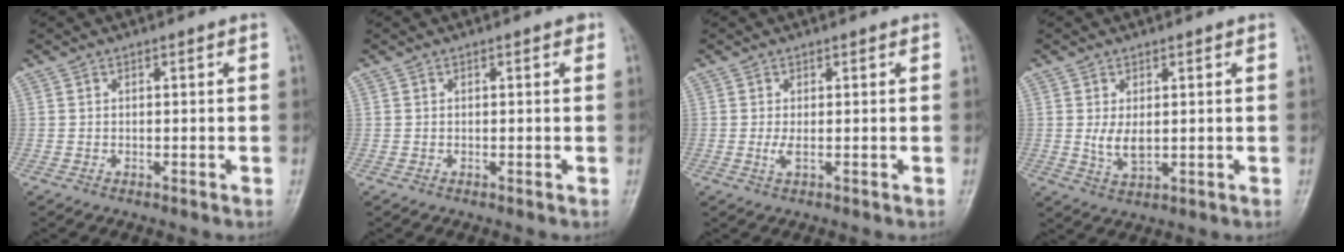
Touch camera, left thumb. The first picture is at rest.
{"total": 0.6, "force": [0.3, 0.3, 0.4], "torque": [-0.002, 0.000, 0.000]}
{"total": 1.6, "force": [0.1, 0.5, 1.5], "torque": [-0.034, -0.005, 0.005]}
{"total": 4.0, "force": [0.5, 2.2, 3.3], "torque": [-0.057, -0.012, 0.018]}